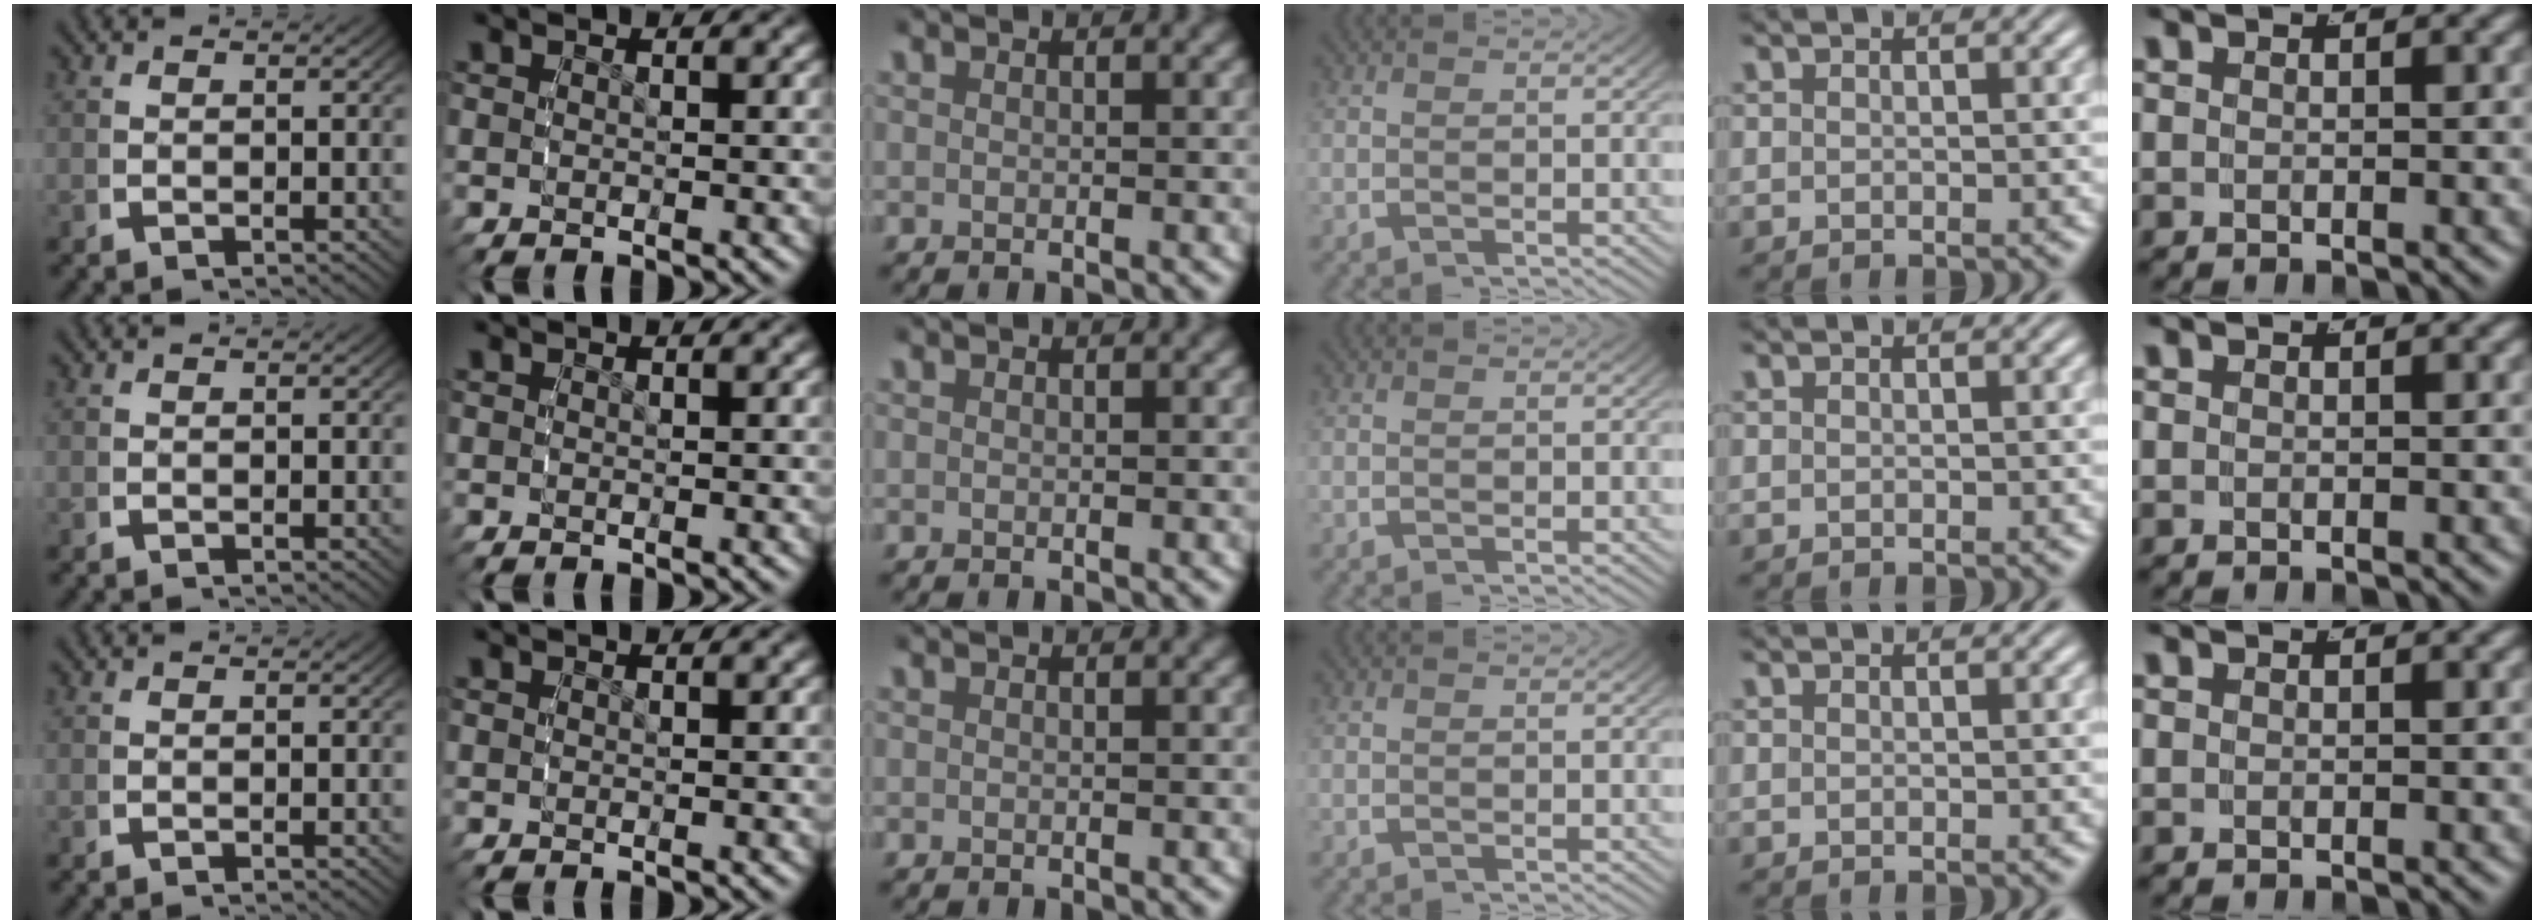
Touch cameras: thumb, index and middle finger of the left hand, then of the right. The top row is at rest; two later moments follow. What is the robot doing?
{"motion": "reach", "object": "stress ball aka squeeze ball"}